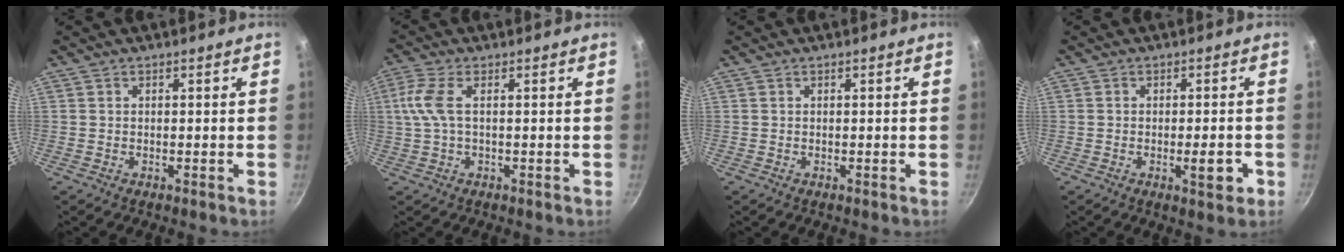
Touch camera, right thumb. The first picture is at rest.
{"total": 5.5, "force": [0.4, 1.9, 5.2], "torque": [-0.128, 0.010, 0.007]}
{"total": 0.0}
{"total": 4.7, "force": [-1.5, 1.6, 4.1], "torque": [-0.043, 0.008, -0.019]}